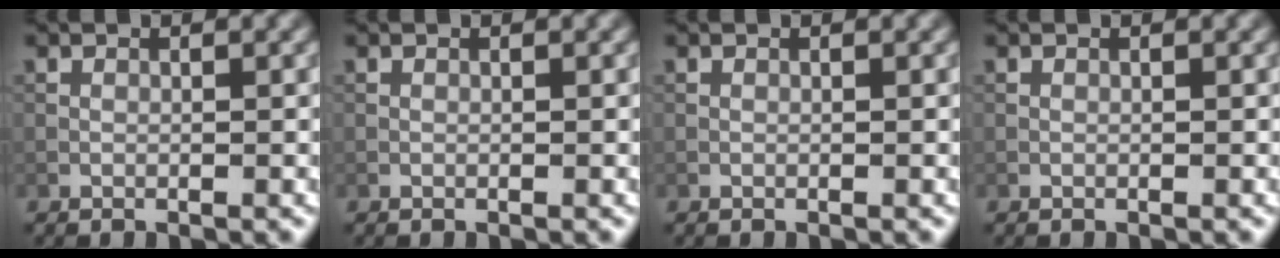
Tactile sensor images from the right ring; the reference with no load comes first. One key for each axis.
{"total": 0.0}
{"total": 0.0}
{"total": 0.0}